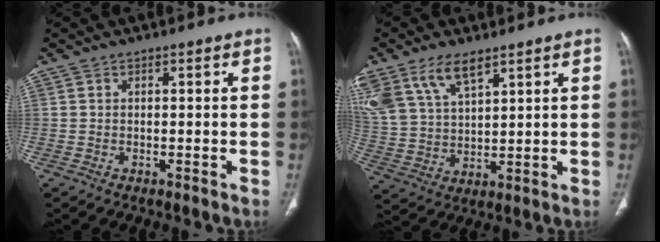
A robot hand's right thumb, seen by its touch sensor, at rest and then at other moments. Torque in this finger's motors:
{"motor_torque": [0.91, 1.16, 1.50, 1.27, 0.44]}